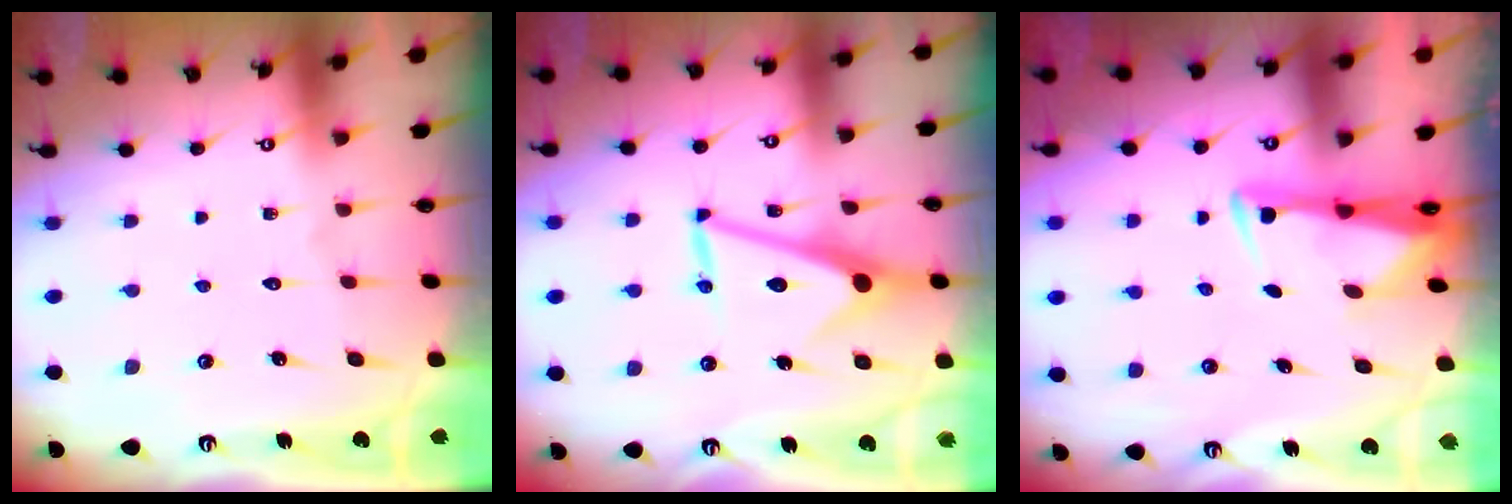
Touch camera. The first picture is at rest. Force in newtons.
{"total": 12.5, "press": 12.5, "slide": 0.6}
{"total": 3.1, "press": 3.0, "slide": 0.9}